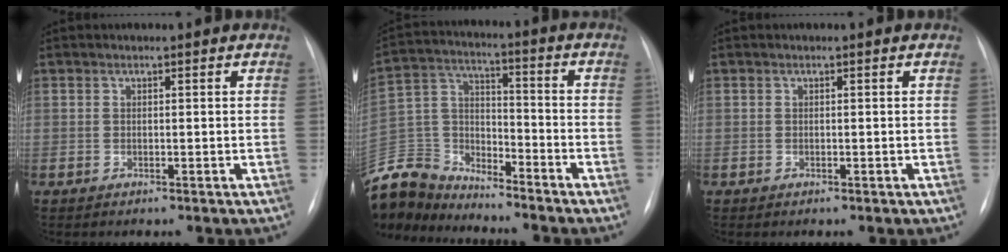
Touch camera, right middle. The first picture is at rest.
{"total": 14.7, "force": [-13.9, 4.1, 2.3], "torque": [-0.054, 0.032, -0.262]}
{"total": 0.0}